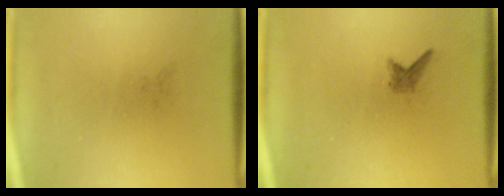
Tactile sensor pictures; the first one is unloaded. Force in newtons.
{"total": 1.0}